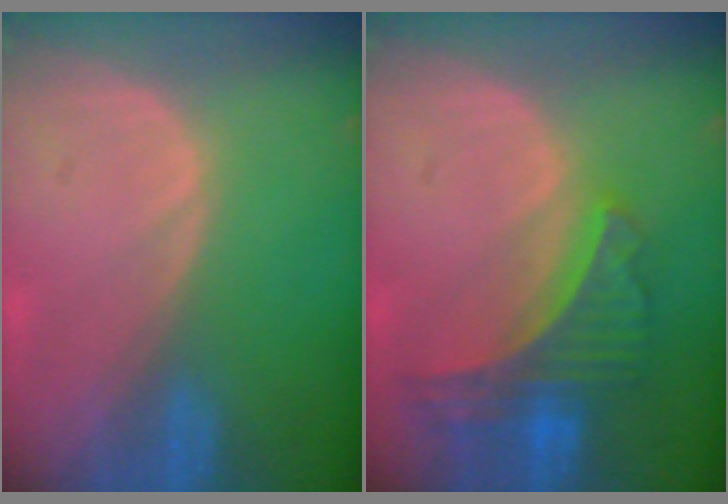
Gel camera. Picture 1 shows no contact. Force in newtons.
{"total": 7.8, "press": 6.9, "slide": 3.6}